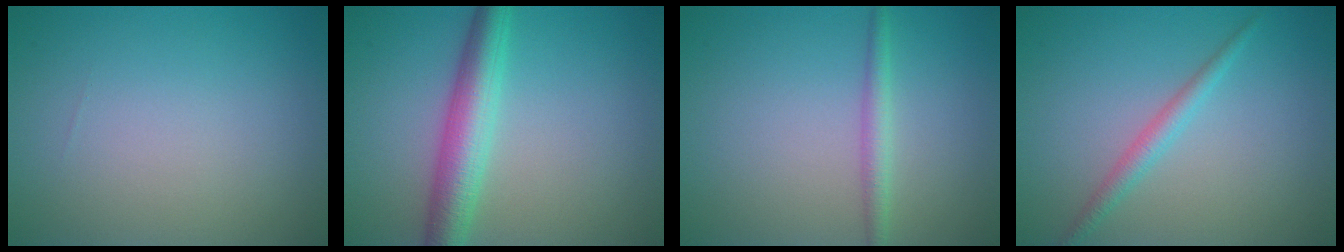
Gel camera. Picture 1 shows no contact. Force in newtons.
{"total": 4.9, "press": 4.9, "slide": 0.0}
{"total": 1.7, "press": 1.7, "slide": 0.1}
{"total": 1.8, "press": 1.8, "slide": 0.1}